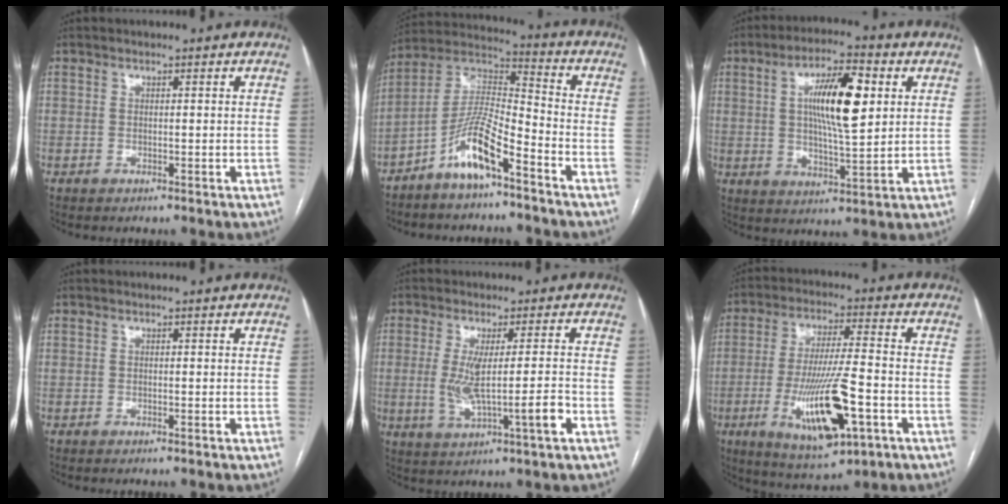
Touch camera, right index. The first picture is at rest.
{"total": 10.4, "force": [-6.5, 1.7, 7.9], "torque": [-0.168, 0.011, -0.128]}
{"total": 12.1, "force": [3.0, 2.7, 11.5], "torque": [-0.204, 0.009, 0.049]}
{"total": 0.0}
{"total": 8.2, "force": [-1.5, 0.4, 8.0], "torque": [-0.146, -0.007, -0.022]}
{"total": 15.3, "force": [-5.1, 2.8, 14.2], "torque": [-0.269, -0.019, -0.076]}